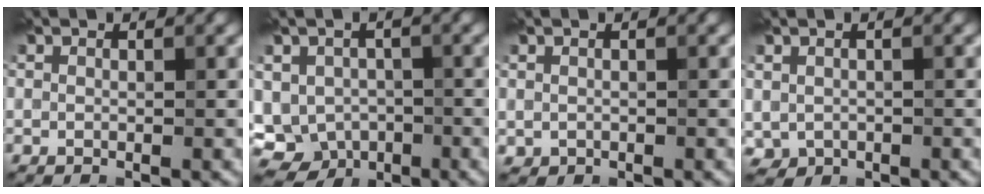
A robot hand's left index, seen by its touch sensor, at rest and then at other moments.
{"total": 7.7, "force": [-2.9, 6.2, 3.4], "torque": [-0.044, -0.010, -0.047]}
{"total": 0.6, "force": [0.1, 0.6, 0.2], "torque": [-0.002, -0.005, 0.003]}
{"total": 2.2, "force": [-0.2, 1.8, 1.2], "torque": [-0.028, -0.011, 0.000]}